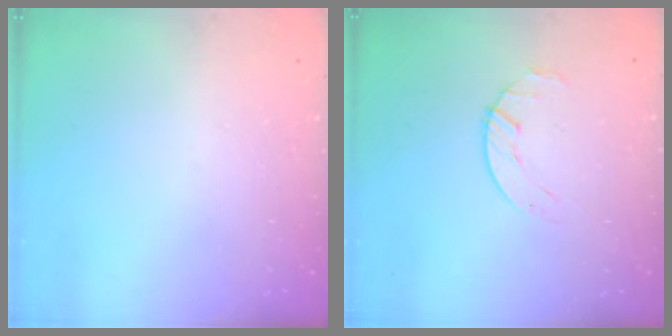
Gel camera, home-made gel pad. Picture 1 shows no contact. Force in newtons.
{"total": 1.6, "press": 1.6, "slide": 0.3}